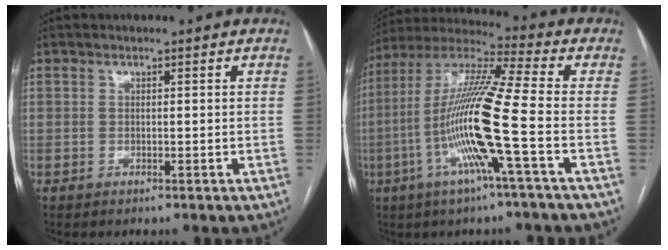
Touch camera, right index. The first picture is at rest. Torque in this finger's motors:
{"motor_torque": [2.14, 0.00, 1.05, 0.21]}